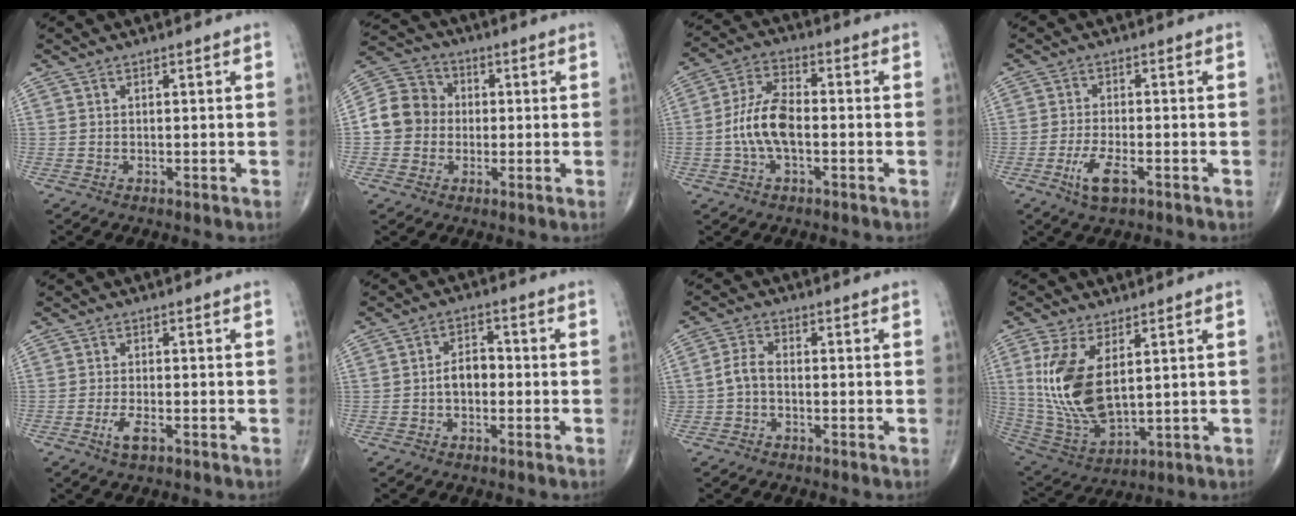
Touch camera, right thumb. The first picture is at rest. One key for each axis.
{"total": 9.5, "fx": -0.4, "fy": 8.7, "fz": 4.0, "tx": -0.053, "ty": 0.029, "tz": -0.021}
{"total": 9.6, "fx": -1.6, "fy": 4.7, "fz": 8.2, "tx": -0.171, "ty": 0.028, "tz": -0.034}
{"total": 5.5, "fx": -2.6, "fy": 1.9, "fz": 4.4, "tx": -0.090, "ty": 0.005, "tz": -0.046}
{"total": 3.1, "fx": -1.5, "fy": 1.1, "fz": 2.5, "tx": -0.053, "ty": 0.001, "tz": -0.029}
{"total": 4.7, "fx": -0.9, "fy": 3.1, "fz": 3.4, "tx": -0.047, "ty": 0.021, "tz": -0.023}
{"total": 3.7, "fx": -0.7, "fy": 2.4, "fz": 2.7, "tx": -0.054, "ty": 0.015, "tz": -0.019}
{"total": 15.3, "fx": 3.5, "fy": 7.5, "fz": 12.9, "tx": -0.263, "ty": -0.022, "tz": 0.087}